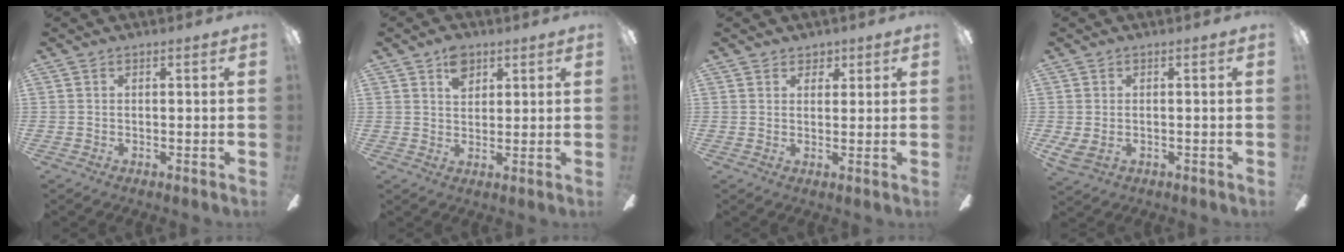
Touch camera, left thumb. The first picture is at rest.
{"total": 5.5, "force": [3.1, 3.6, 2.7], "torque": [-0.039, -0.001, 0.054]}
{"total": 3.0, "force": [2.2, 2.0, 0.3], "torque": [0.004, -0.004, 0.038]}
{"total": 3.1, "force": [-0.1, 2.0, 2.4], "torque": [-0.047, -0.003, -0.005]}